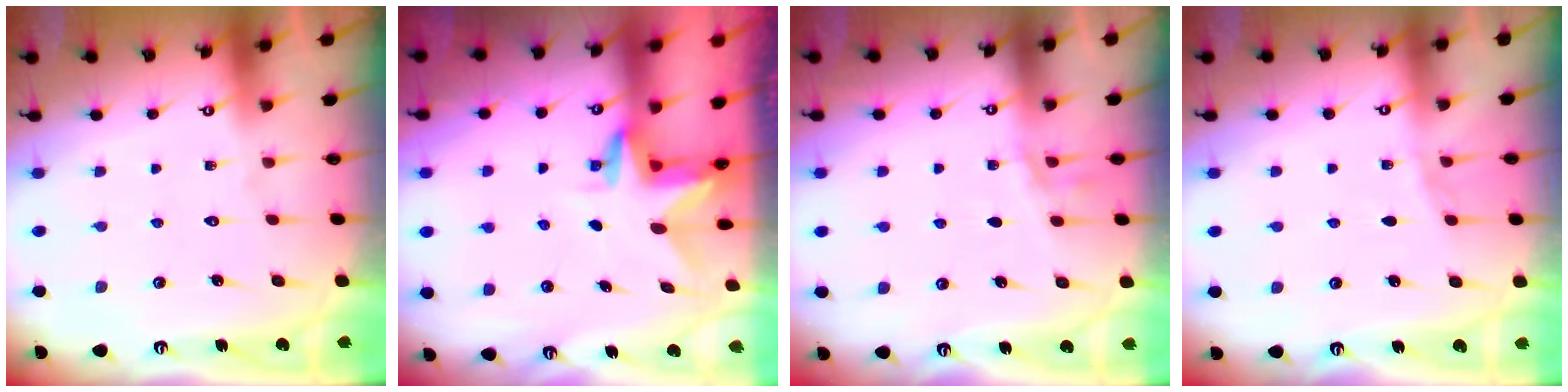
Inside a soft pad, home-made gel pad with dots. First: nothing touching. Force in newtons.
{"total": 2.9, "press": 2.9, "slide": 0.2}
{"total": 4.6, "press": 3.9, "slide": 2.5}
{"total": 5.0, "press": 4.2, "slide": 2.7}